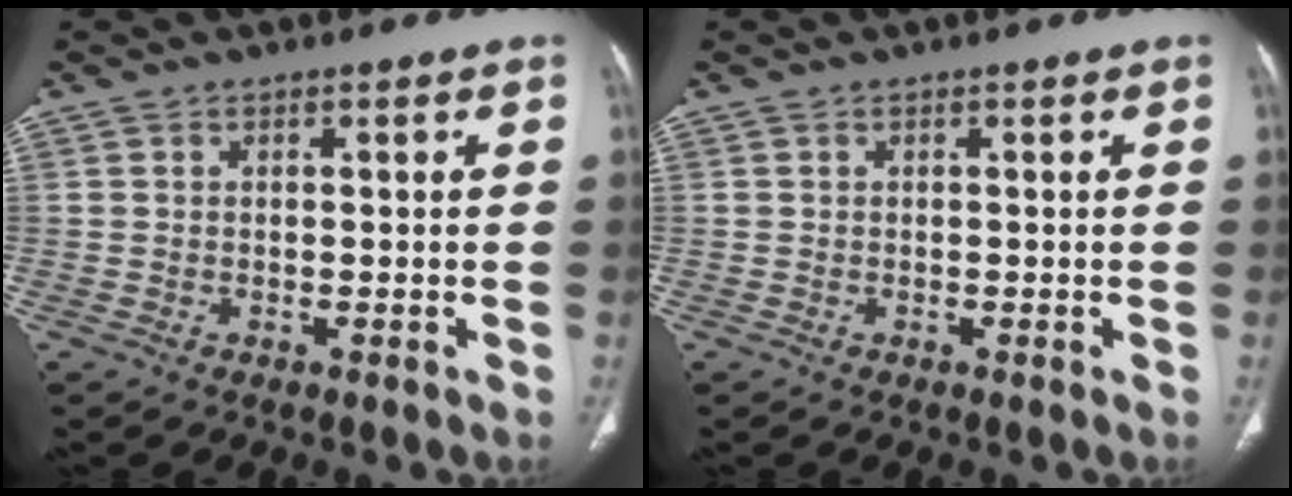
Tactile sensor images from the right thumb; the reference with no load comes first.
{"total": 0.0}